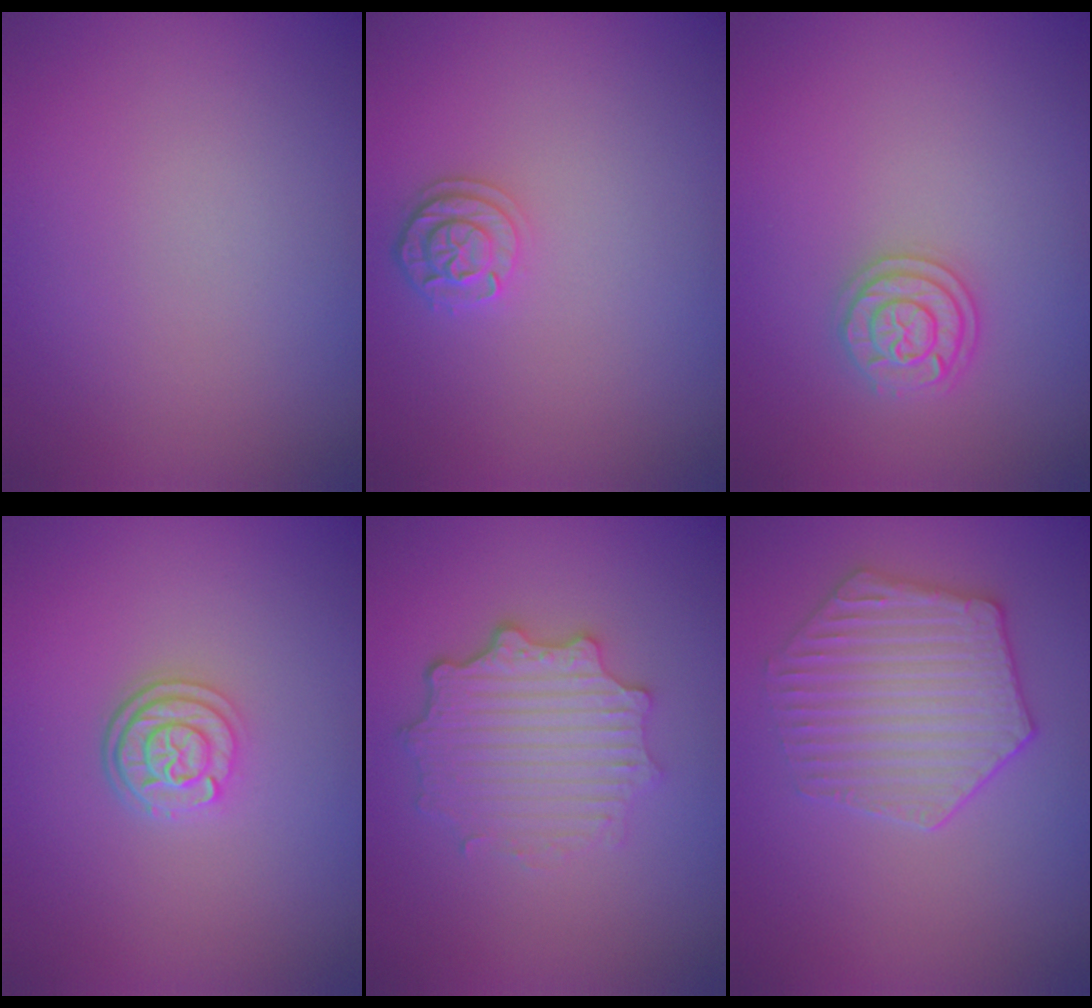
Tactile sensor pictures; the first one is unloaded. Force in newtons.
{"total": 2.1, "press": 1.9, "slide": 0.9}
{"total": 2.4, "press": 2.4, "slide": 0.4}
{"total": 3.0, "press": 2.4, "slide": 1.8}
{"total": 4.7, "press": 3.7, "slide": 2.9}
{"total": 4.7, "press": 4.2, "slide": 2.1}